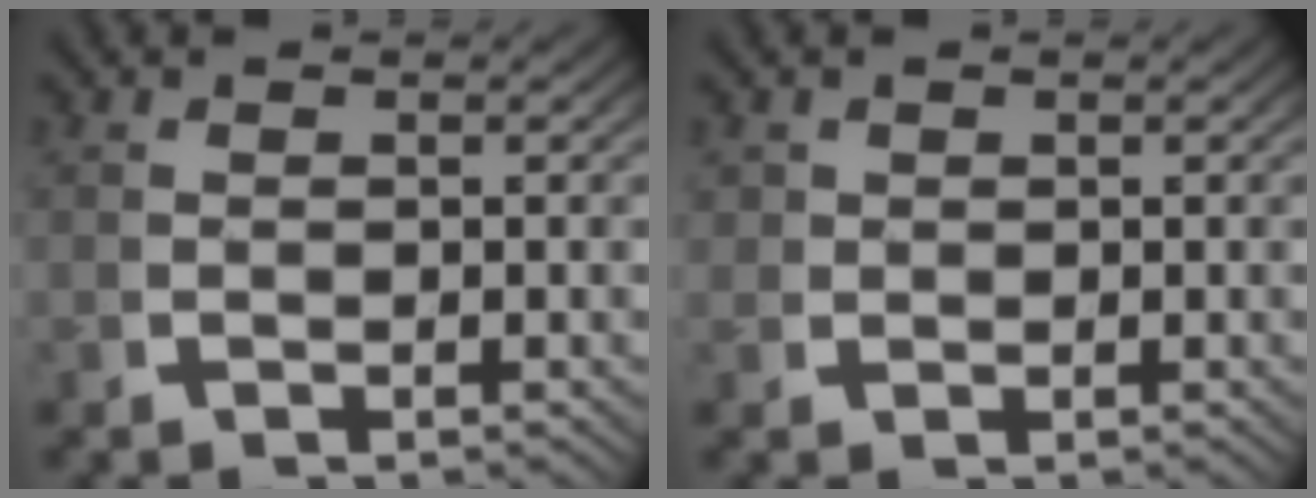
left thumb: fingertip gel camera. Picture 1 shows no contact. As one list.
[{"total": 1.4, "force": [0.7, 1.1, 0.5], "torque": [-0.011, -0.003, 0.017]}]